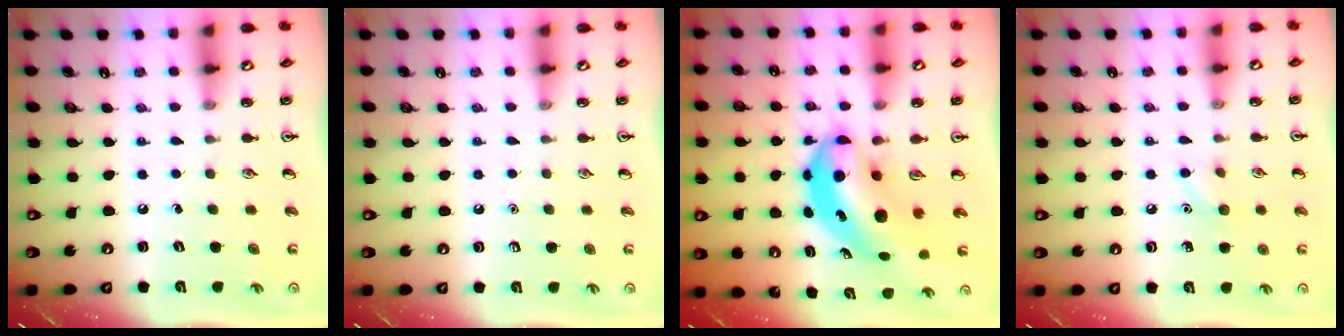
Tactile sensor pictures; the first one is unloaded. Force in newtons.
{"total": 0.0}
{"total": 8.7, "press": 8.3, "slide": 2.3}
{"total": 6.2, "press": 5.9, "slide": 1.8}